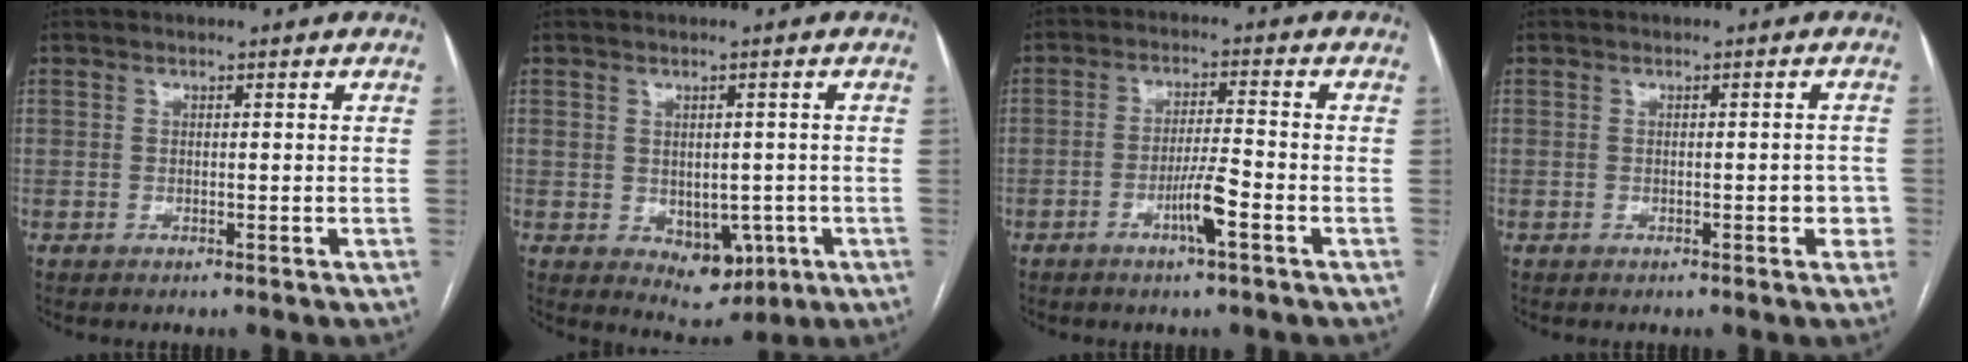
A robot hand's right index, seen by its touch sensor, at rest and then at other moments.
{"total": 6.1, "force": [-1.3, 4.2, 4.2], "torque": [-0.045, 0.001, 0.000]}
{"total": 5.3, "force": [-2.5, 0.0, 4.7], "torque": [-0.087, -0.005, -0.047]}
{"total": 2.2, "force": [-0.5, 1.1, 1.9], "torque": [-0.014, 0.009, -0.004]}